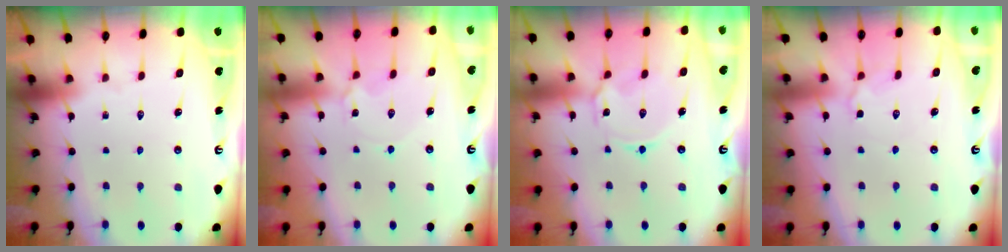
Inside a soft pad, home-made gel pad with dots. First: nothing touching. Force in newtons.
{"total": 3.2, "press": 3.2, "slide": 0.5}
{"total": 4.2, "press": 4.1, "slide": 0.4}
{"total": 3.0, "press": 2.9, "slide": 0.7}